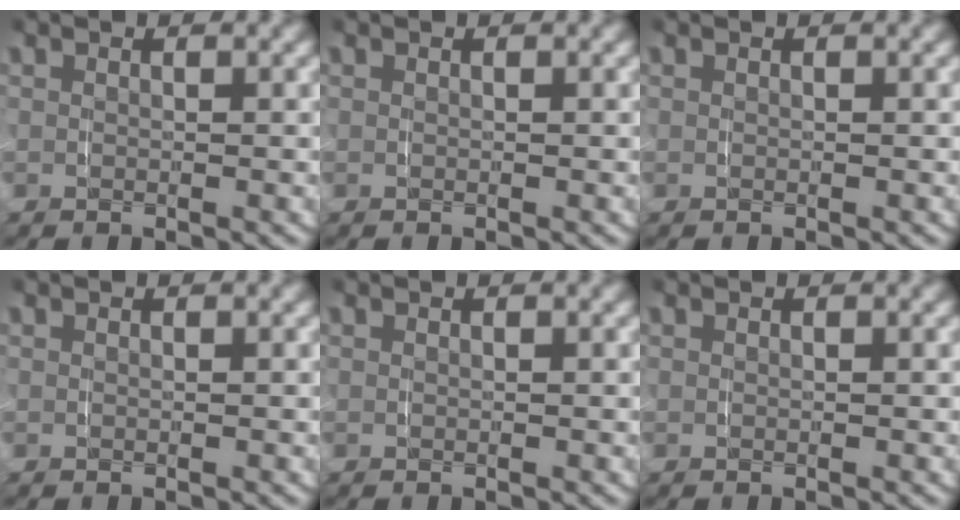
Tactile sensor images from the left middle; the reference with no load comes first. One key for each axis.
{"total": 0.0}
{"total": 0.0}
{"total": 0.0}
{"total": 0.0}
{"total": 0.0}